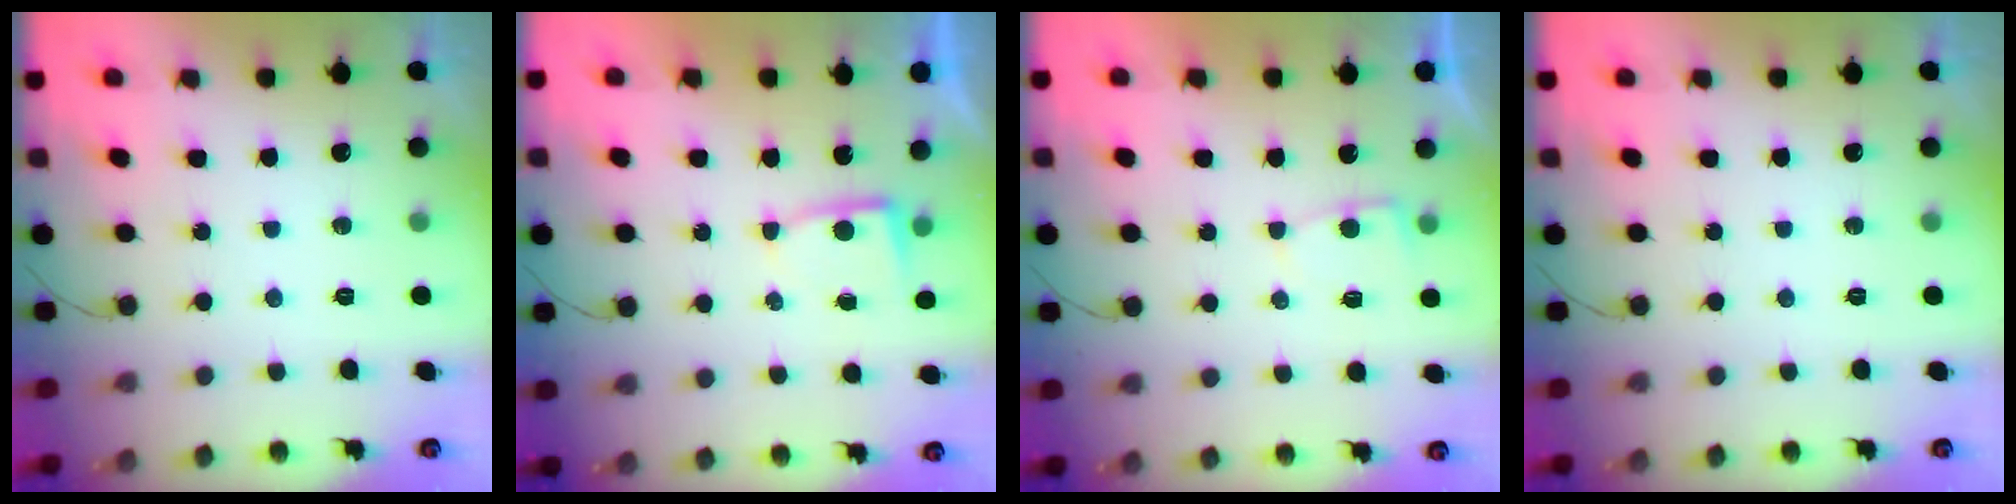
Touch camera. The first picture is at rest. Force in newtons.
{"total": 2.9, "press": 2.9, "slide": 0.4}
{"total": 2.7, "press": 2.7, "slide": 0.4}
{"total": 0.0}